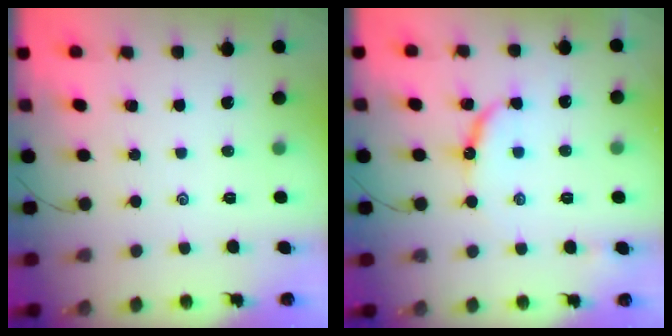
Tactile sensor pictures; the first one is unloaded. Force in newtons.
{"total": 10.1, "press": 10.1, "slide": 0.8}